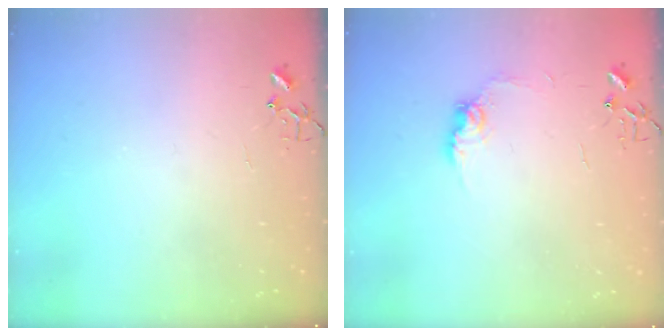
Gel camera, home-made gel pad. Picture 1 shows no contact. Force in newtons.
{"total": 8.6, "press": 8.6, "slide": 0.4}